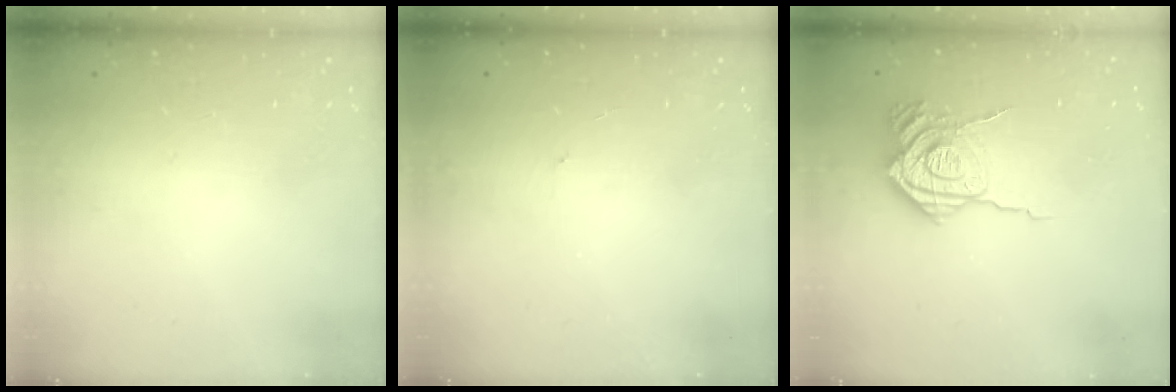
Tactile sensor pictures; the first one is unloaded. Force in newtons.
{"total": 0.6, "press": 0.6, "slide": 0.1}
{"total": 15.9, "press": 15.9, "slide": 1.5}